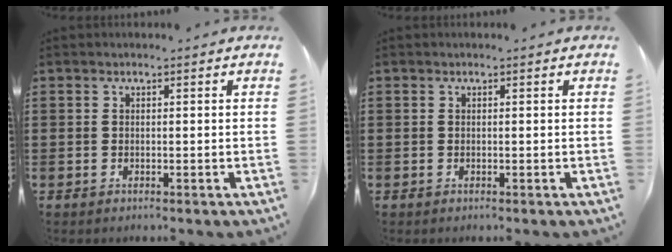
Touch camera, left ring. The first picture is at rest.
{"total": 0.0}